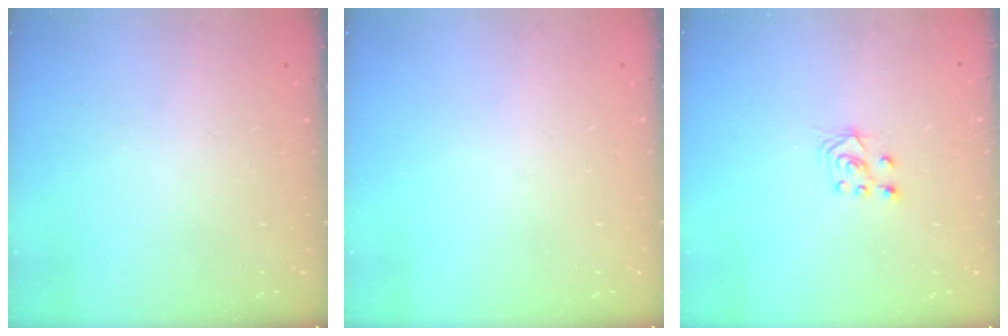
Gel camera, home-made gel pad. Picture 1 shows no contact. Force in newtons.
{"total": 0.0}
{"total": 4.3, "press": 4.3, "slide": 0.6}